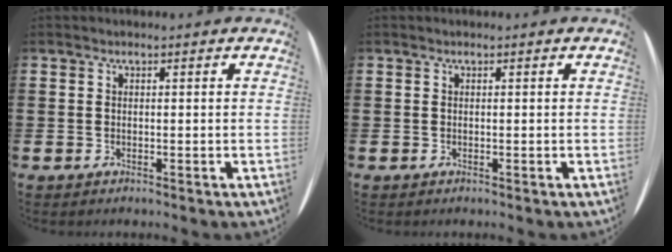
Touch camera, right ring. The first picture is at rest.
{"total": 0.0}